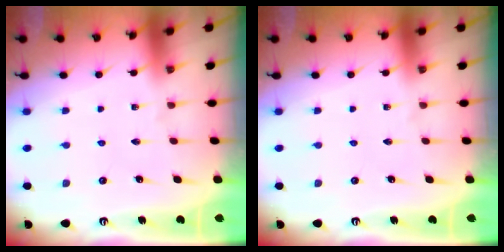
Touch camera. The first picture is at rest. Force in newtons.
{"total": 0.0}